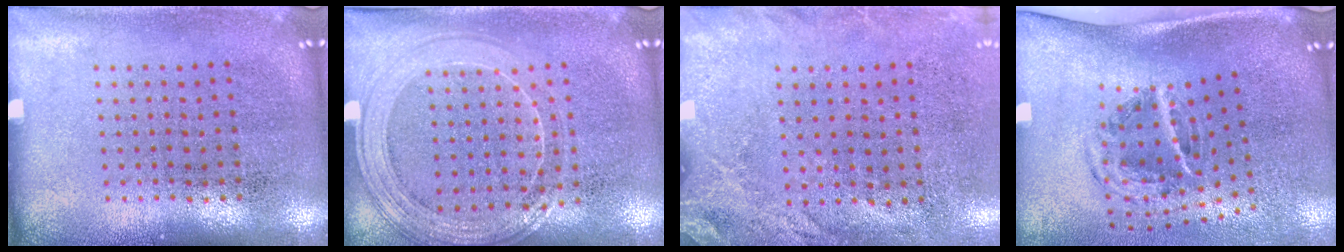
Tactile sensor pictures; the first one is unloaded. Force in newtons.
{"total": 1.5, "press": 1.4, "slide": 0.3}
{"total": 2.7, "press": 2.1, "slide": 1.7}
{"total": 2.0, "press": 1.2, "slide": 1.7}